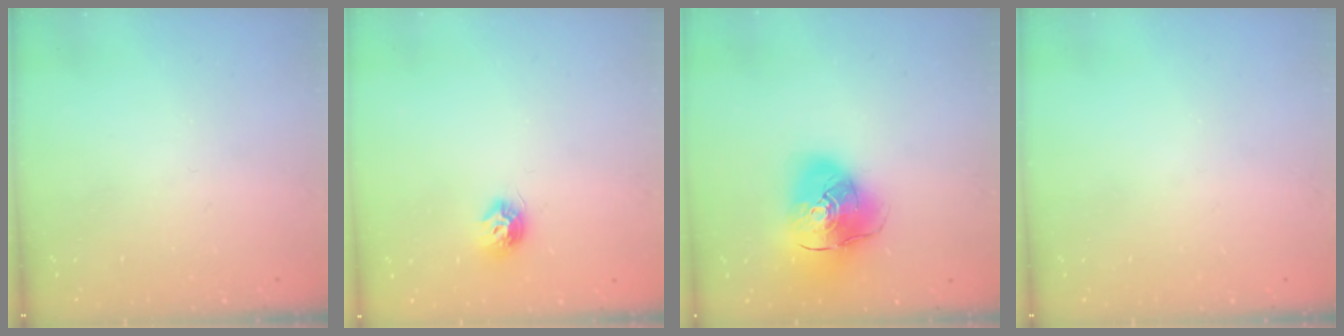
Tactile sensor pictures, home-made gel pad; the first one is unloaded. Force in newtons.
{"total": 7.6, "press": 7.6, "slide": 0.2}
{"total": 17.0, "press": 16.8, "slide": 2.6}
{"total": 0.0}